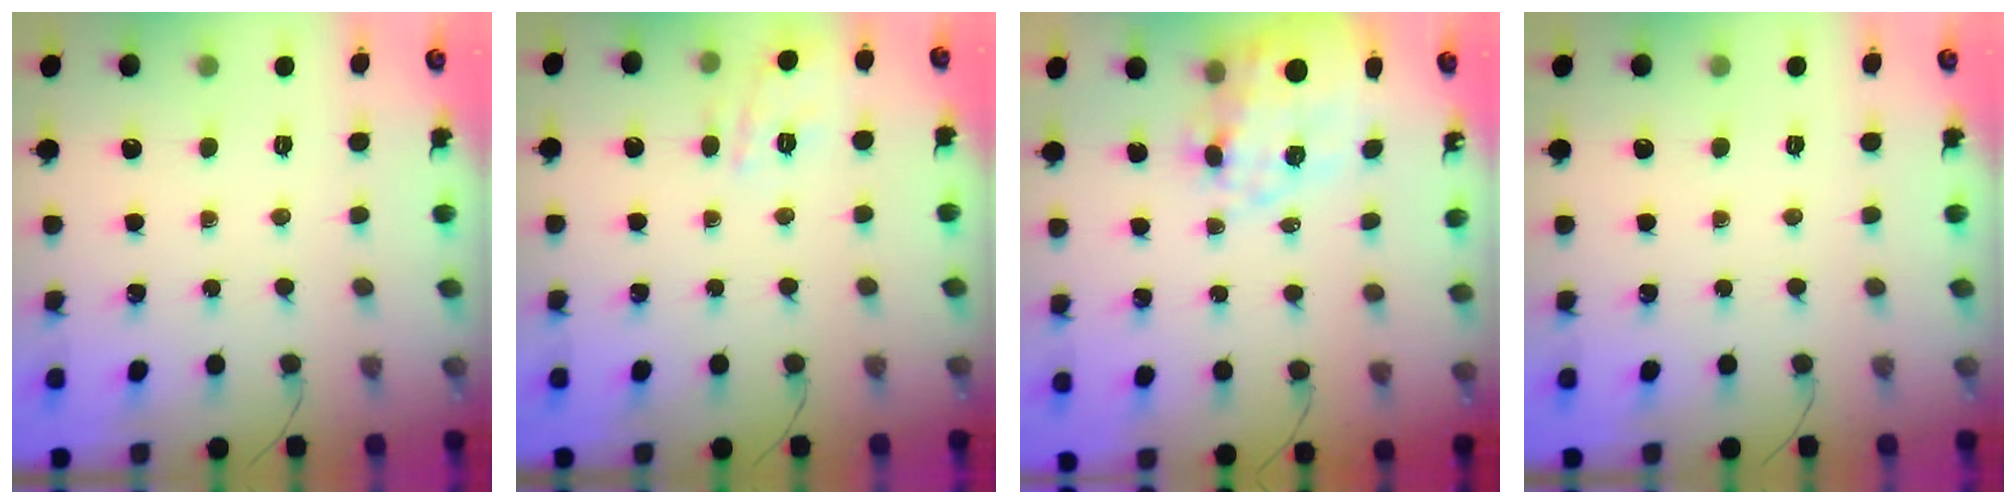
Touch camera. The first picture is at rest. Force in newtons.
{"total": 2.9, "press": 2.7, "slide": 1.2}
{"total": 15.3, "press": 14.9, "slide": 3.6}
{"total": 0.0}